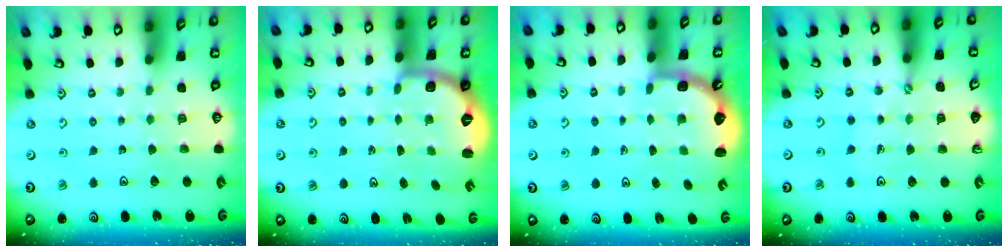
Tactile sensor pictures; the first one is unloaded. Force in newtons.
{"total": 2.6, "press": 1.6, "slide": 2.1}
{"total": 2.6, "press": 2.3, "slide": 1.3}
{"total": 2.5, "press": 2.2, "slide": 1.3}